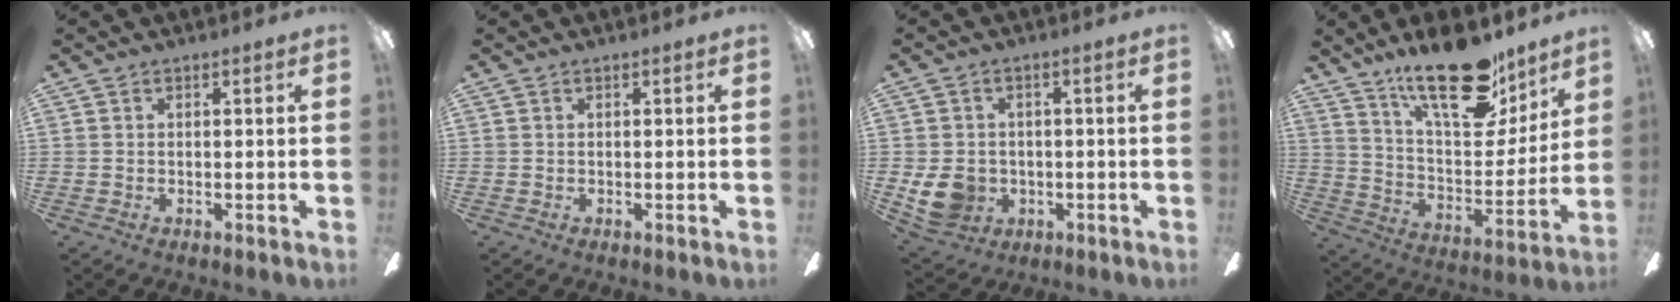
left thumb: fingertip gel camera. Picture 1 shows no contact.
{"total": 0.0}
{"total": 8.4, "force": [-1.4, 7.2, 4.1], "torque": [-0.107, 0.008, -0.023]}
{"total": 23.5, "force": [16.2, 9.6, 14.0], "torque": [-0.215, -0.100, 0.278]}